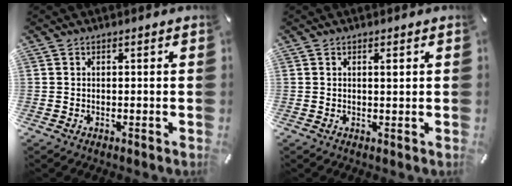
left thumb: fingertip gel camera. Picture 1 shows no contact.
{"total": 1.3, "force": [0.5, 0.3, 1.1], "torque": [-0.024, 0.000, 0.007]}